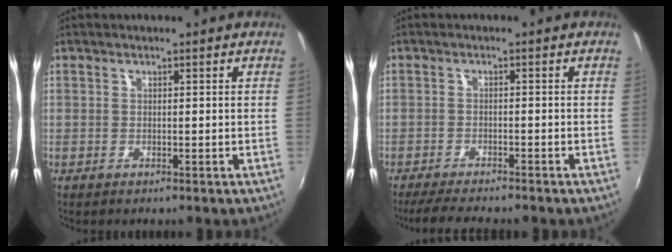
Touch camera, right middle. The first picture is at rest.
{"total": 6.9, "force": [-6.1, 0.6, 3.2], "torque": [-0.077, -0.018, -0.098]}